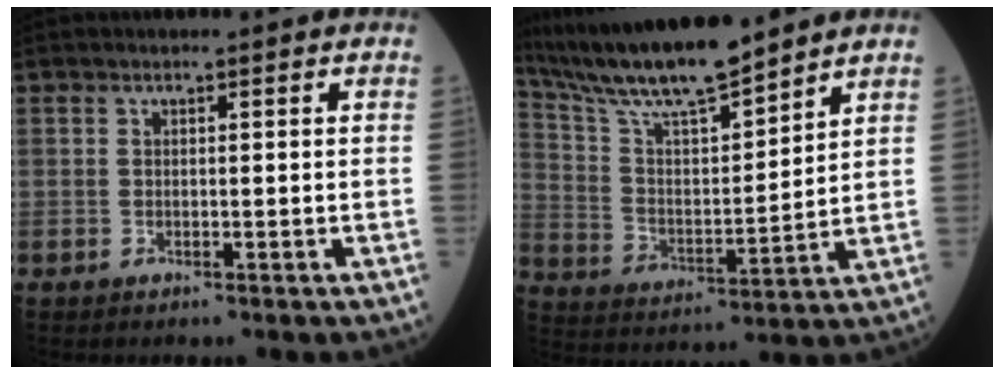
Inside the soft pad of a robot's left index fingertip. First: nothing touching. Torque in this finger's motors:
{"motor_torque": [0.73, -0.61, 0.35, 0.11]}